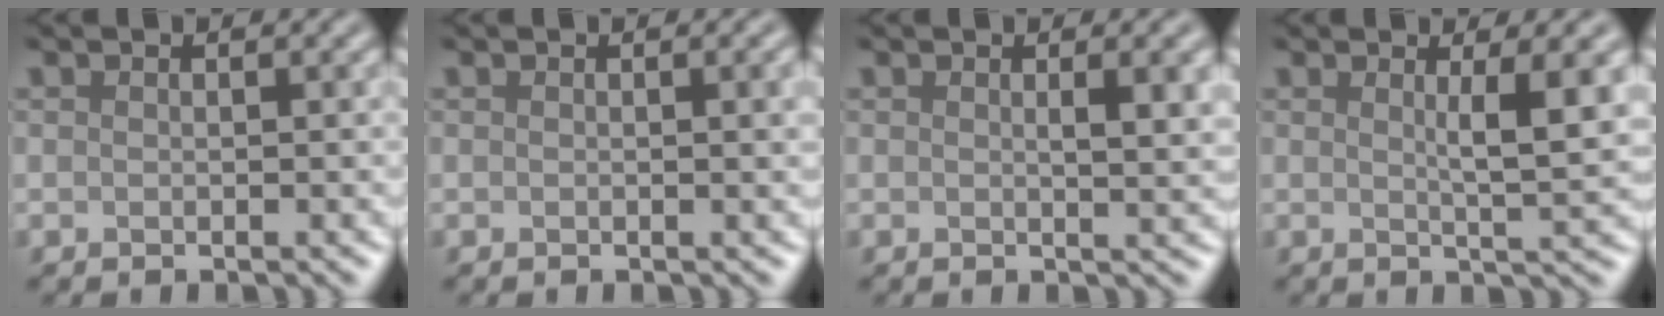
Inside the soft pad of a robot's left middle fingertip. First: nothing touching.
{"total": 1.5, "force": [0.0, 0.3, 1.5], "torque": [-0.010, 0.008, 0.003]}
{"total": 2.7, "force": [0.6, 0.7, 2.6], "torque": [-0.022, 0.006, 0.012]}
{"total": 3.8, "force": [0.8, 0.6, 3.7], "torque": [-0.046, 0.000, 0.016]}